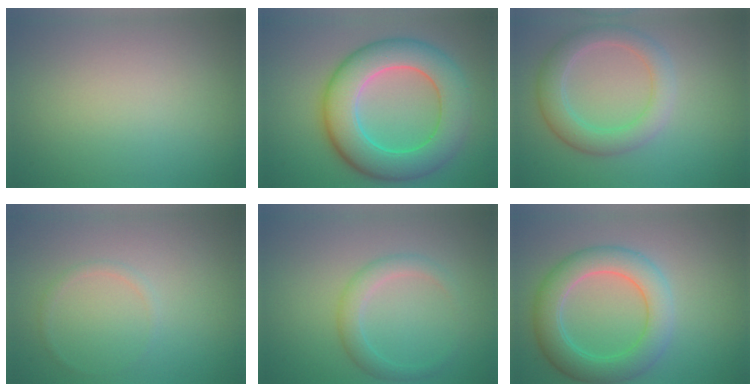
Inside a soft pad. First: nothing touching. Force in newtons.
{"total": 9.1, "press": 9.1, "slide": 0.1}
{"total": 4.1, "press": 4.1, "slide": 0.1}
{"total": 0.8, "press": 0.8, "slide": 0.0}
{"total": 2.3, "press": 2.3, "slide": 0.2}
{"total": 5.8, "press": 5.8, "slide": 0.5}